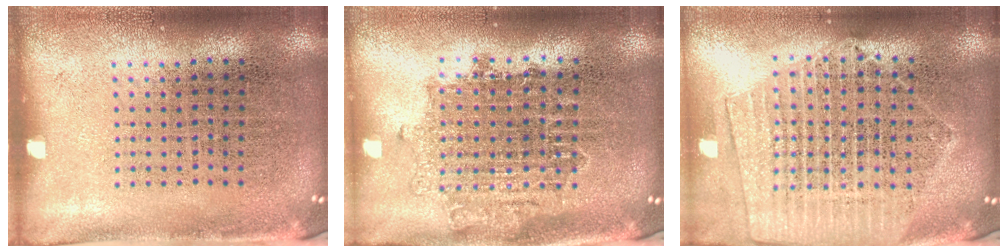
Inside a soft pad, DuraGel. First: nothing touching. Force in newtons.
{"total": 1.6, "press": 1.3, "slide": 0.8}
{"total": 1.9, "press": 1.7, "slide": 0.7}